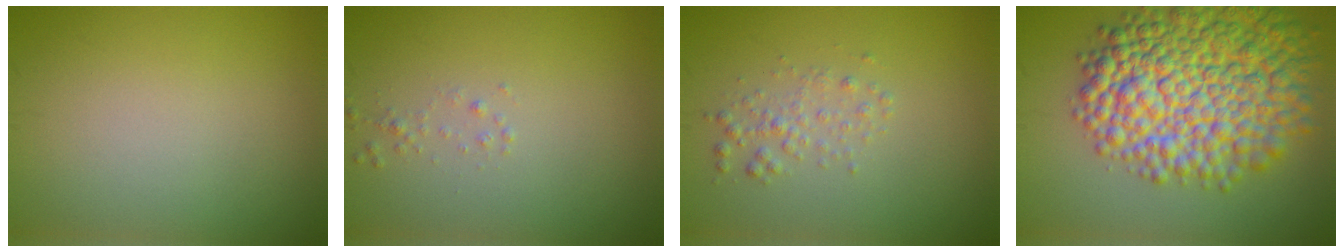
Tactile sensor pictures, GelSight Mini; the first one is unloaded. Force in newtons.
{"total": 0.7, "press": 0.6, "slide": 0.1}
{"total": 1.5, "press": 1.5, "slide": 0.0}
{"total": 12.7, "press": 12.7, "slide": 0.3}